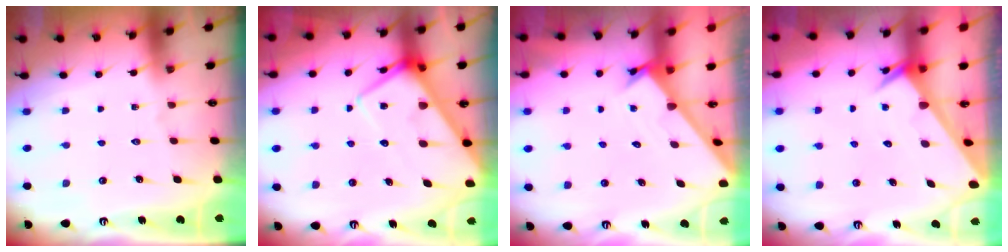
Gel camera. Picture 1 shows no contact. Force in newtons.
{"total": 9.8, "press": 9.8, "slide": 0.8}
{"total": 1.8, "press": 1.8, "slide": 0.1}
{"total": 2.4, "press": 2.4, "slide": 0.0}